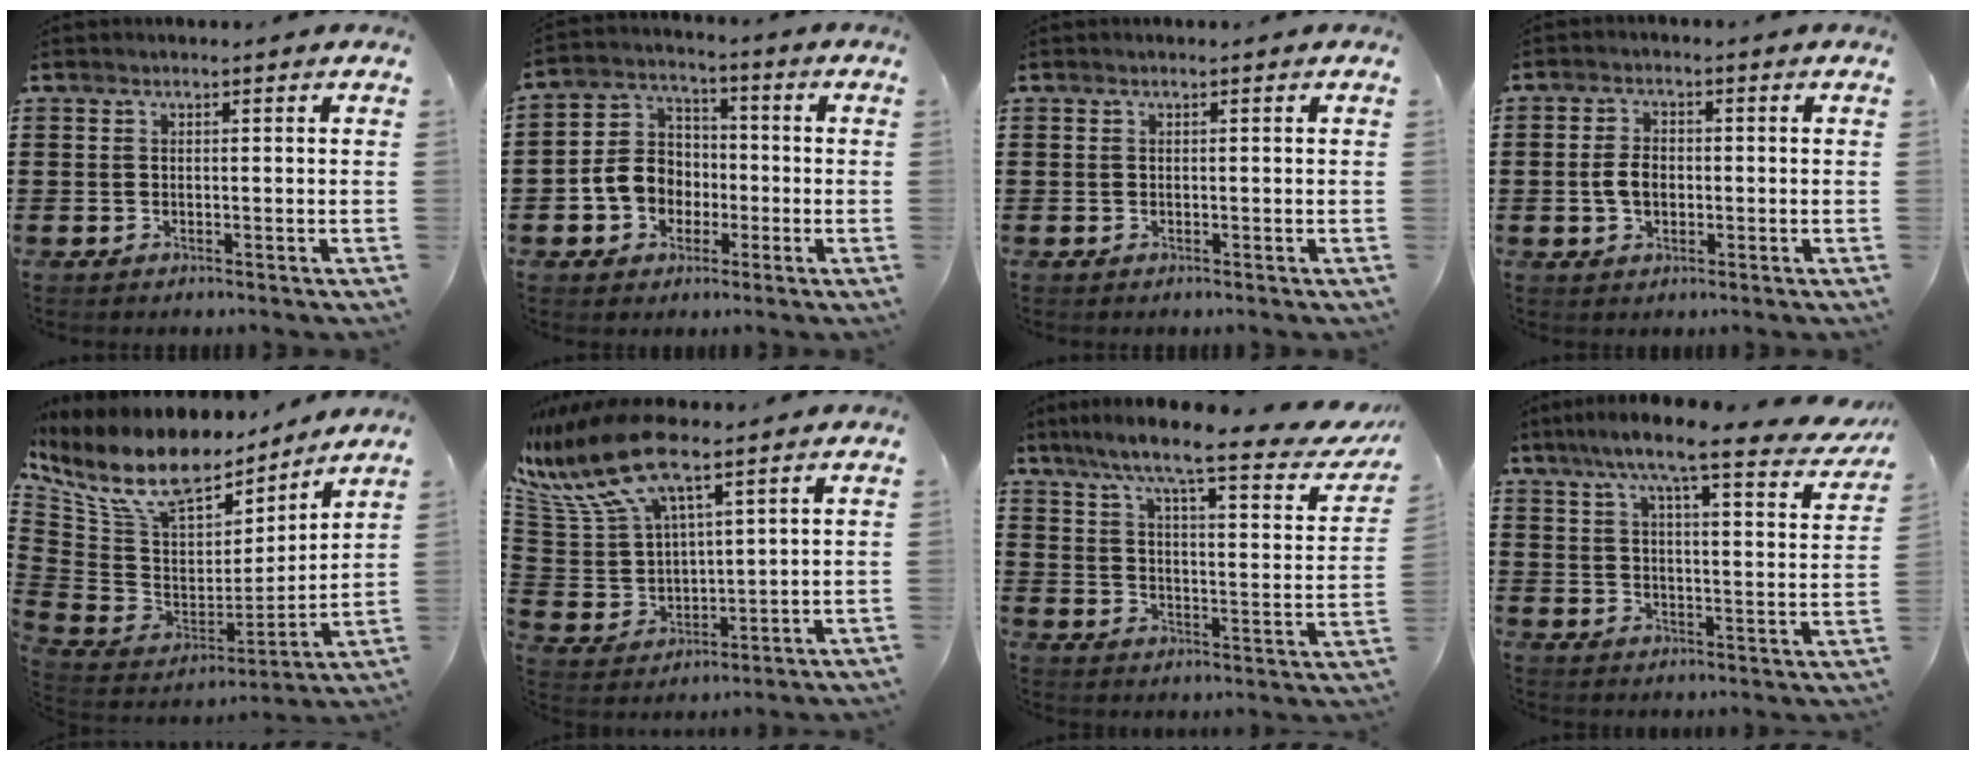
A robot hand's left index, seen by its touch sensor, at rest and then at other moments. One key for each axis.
{"total": 7.3, "fx": -1.9, "fy": 6.4, "fz": 3.0, "tx": -0.088, "ty": 0.021, "tz": -0.039}
{"total": 0.0}
{"total": 4.0, "fx": -0.4, "fy": 2.5, "fz": 3.1, "tx": -0.074, "ty": 0.001, "tz": -0.012}
{"total": 11.7, "fx": 8.2, "fy": 4.9, "fz": 6.7, "tx": -0.167, "ty": -0.049, "tz": 0.149}
{"total": 13.3, "fx": 9.3, "fy": 4.1, "fz": 8.5, "tx": -0.213, "ty": -0.031, "tz": 0.162}
{"total": 8.7, "fx": 6.8, "fy": 0.0, "fz": 5.4, "tx": -0.116, "ty": -0.050, "tz": 0.101}
{"total": 8.7, "fx": 7.0, "fy": 0.1, "fz": 5.2, "tx": -0.110, "ty": -0.041, "tz": 0.111}